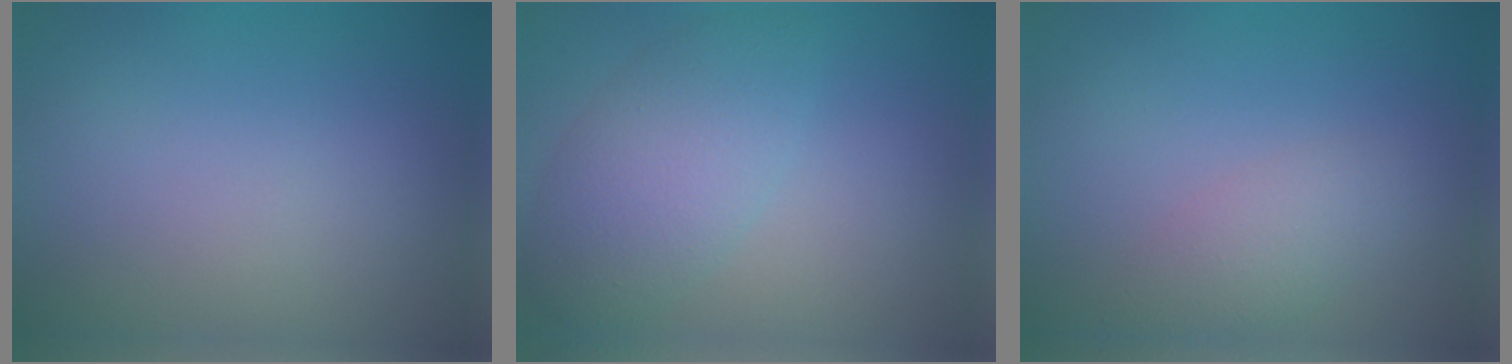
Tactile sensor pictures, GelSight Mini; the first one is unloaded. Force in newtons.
{"total": 4.8, "press": 4.8, "slide": 0.1}
{"total": 2.3, "press": 2.3, "slide": 0.1}